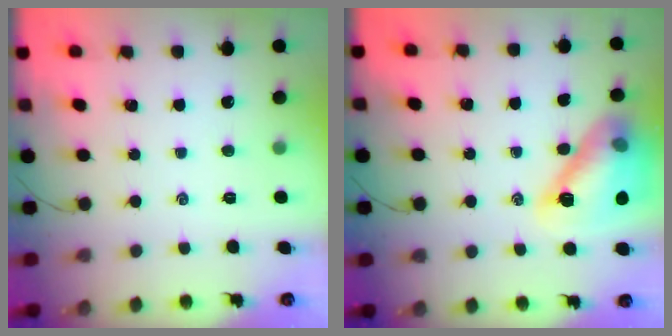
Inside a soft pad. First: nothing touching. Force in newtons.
{"total": 15.3, "press": 15.2, "slide": 1.8}